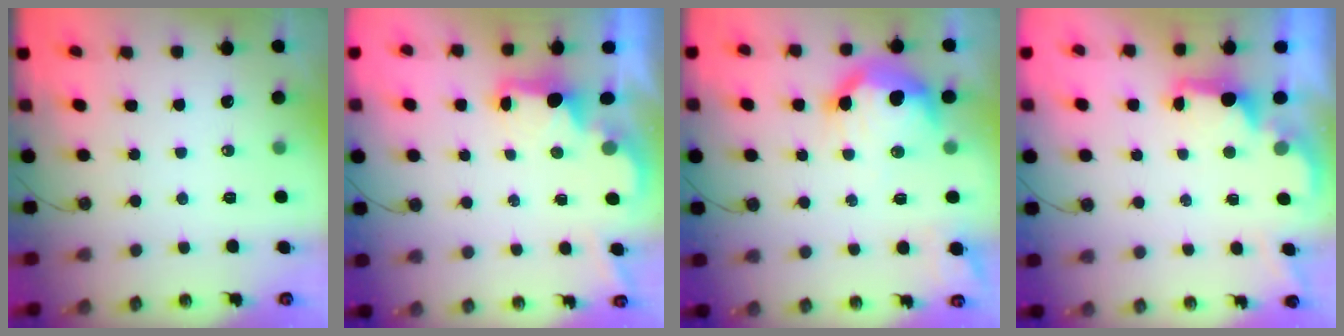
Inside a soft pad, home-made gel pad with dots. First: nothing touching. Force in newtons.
{"total": 2.2, "press": 2.0, "slide": 0.8}
{"total": 18.9, "press": 18.8, "slide": 1.7}
{"total": 2.1, "press": 2.0, "slide": 0.8}